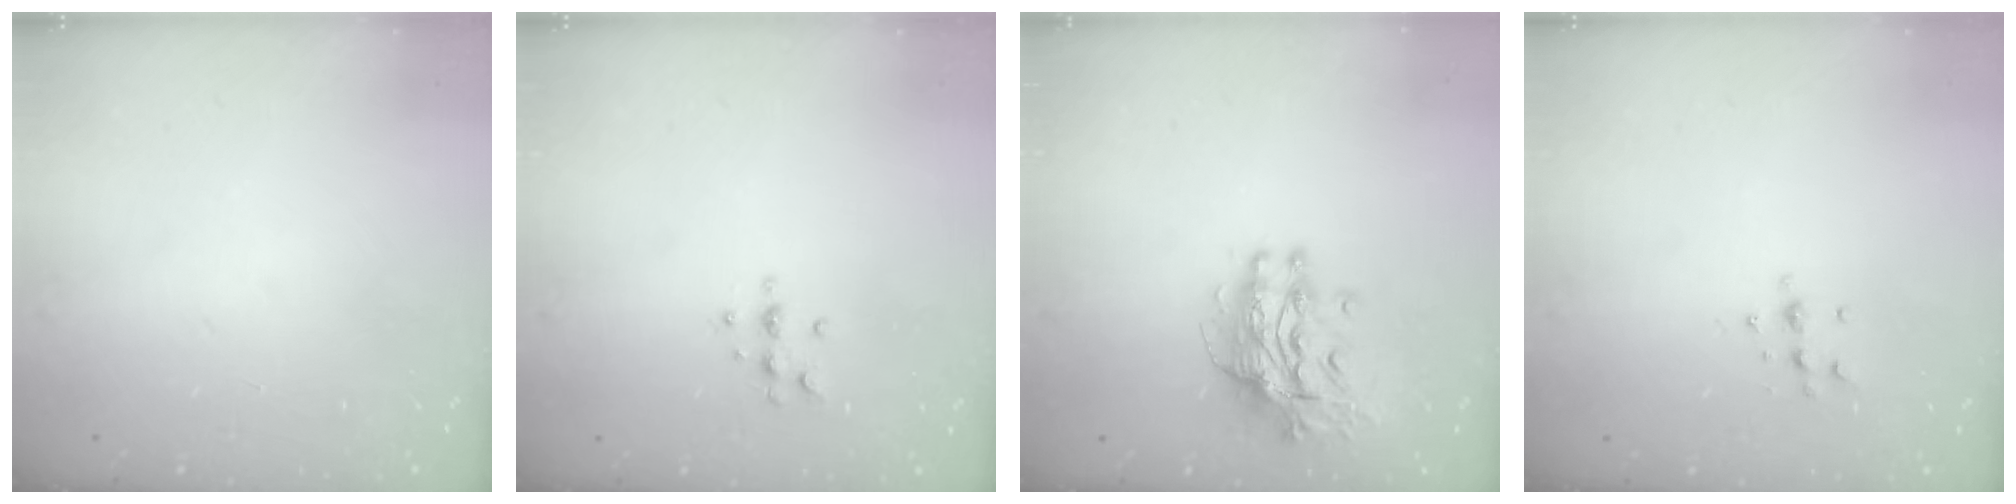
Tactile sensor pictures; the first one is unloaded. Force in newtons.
{"total": 5.1, "press": 4.8, "slide": 1.8}
{"total": 10.7, "press": 10.6, "slide": 1.4}
{"total": 5.9, "press": 5.8, "slide": 1.2}